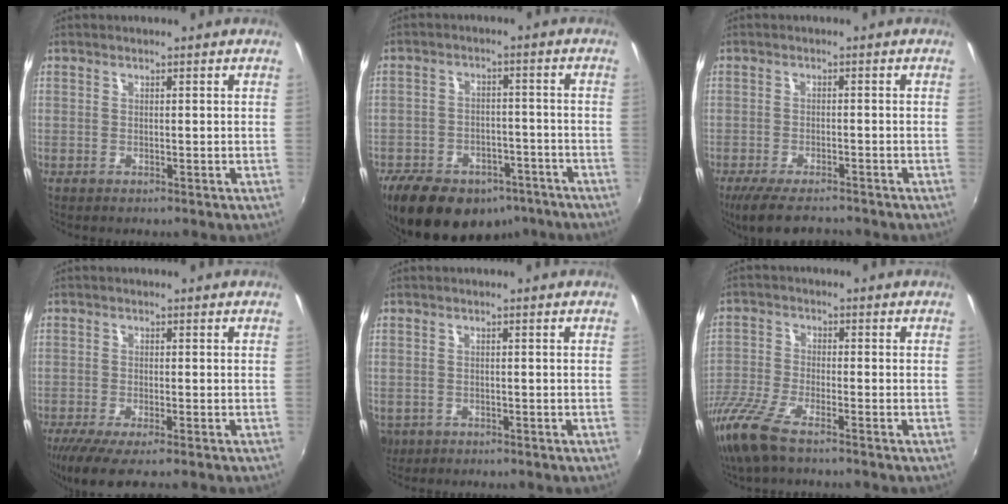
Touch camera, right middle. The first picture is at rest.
{"total": 18.6, "force": [-12.9, 10.3, 8.6], "torque": [-0.194, -0.003, -0.174]}
{"total": 8.3, "force": [-6.9, 1.9, 4.2], "torque": [-0.100, -0.031, -0.118]}
{"total": 6.5, "force": [-4.7, 0.7, 4.5], "torque": [-0.102, -0.033, -0.084]}
{"total": 5.3, "force": [-2.1, 4.2, 2.4], "torque": [-0.057, -0.013, -0.029]}
{"total": 10.5, "force": [-7.8, 2.3, 6.7], "torque": [-0.163, -0.035, -0.159]}